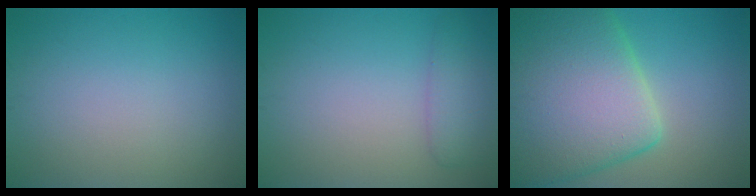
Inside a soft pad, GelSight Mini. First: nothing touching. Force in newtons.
{"total": 2.3, "press": 2.3, "slide": 0.1}
{"total": 13.6, "press": 13.6, "slide": 0.6}